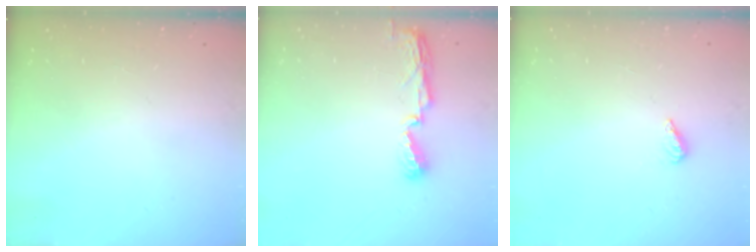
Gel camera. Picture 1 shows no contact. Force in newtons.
{"total": 5.8, "press": 5.8, "slide": 0.5}
{"total": 2.3, "press": 2.2, "slide": 0.8}